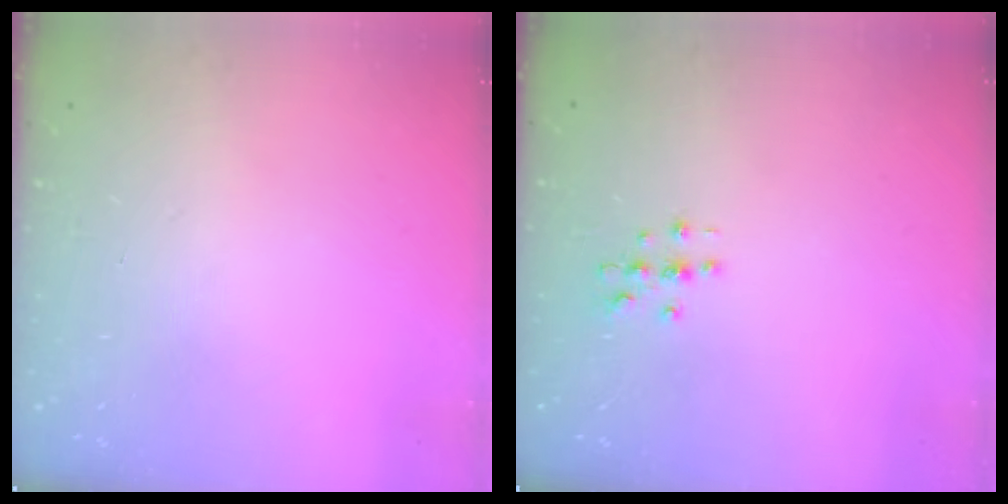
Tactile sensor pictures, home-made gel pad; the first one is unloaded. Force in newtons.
{"total": 2.9, "press": 2.9, "slide": 0.3}